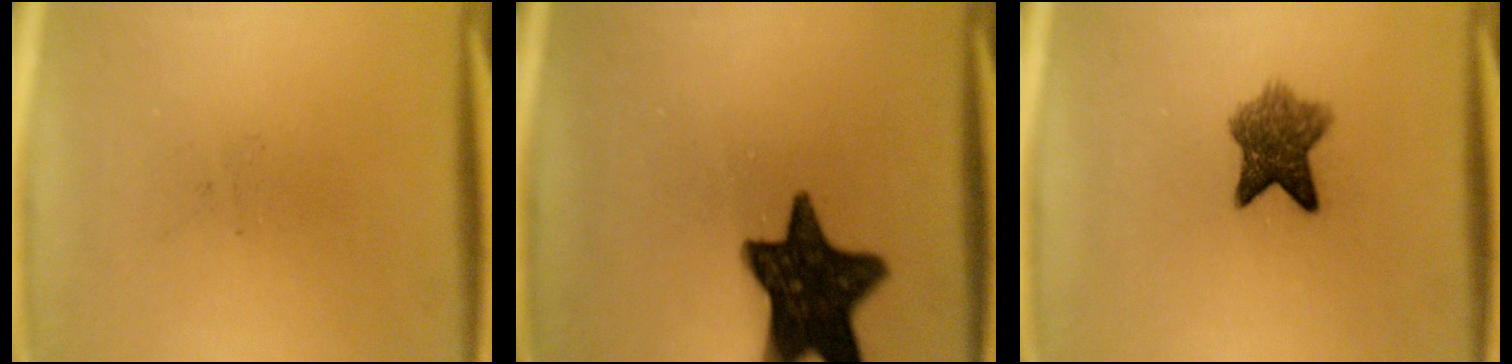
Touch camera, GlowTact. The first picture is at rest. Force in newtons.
{"total": 15.1}
{"total": 6.5}